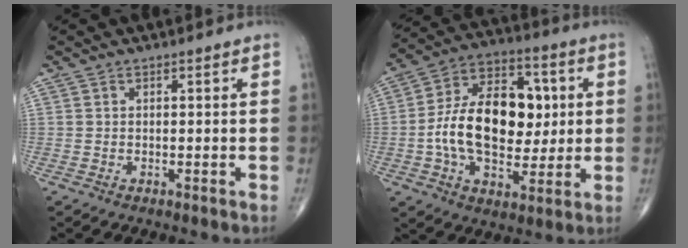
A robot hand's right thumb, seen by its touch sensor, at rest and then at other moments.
{"total": 20.2, "force": [0.6, 12.5, 15.9], "torque": [-0.237, 0.022, 0.010]}